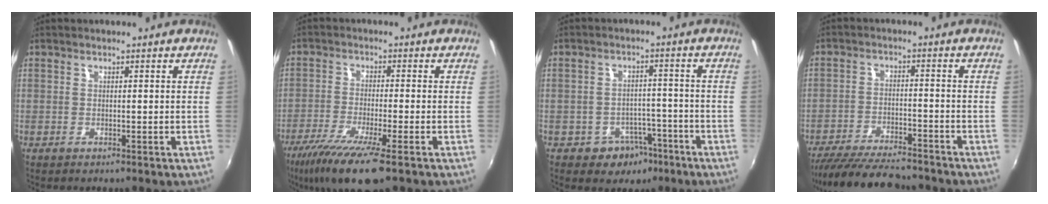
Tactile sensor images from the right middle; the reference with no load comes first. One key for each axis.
{"total": 11.7, "fx": -7.6, "fy": 1.0, "fz": 8.8, "tx": -0.189, "ty": -0.048, "tz": -0.137}
{"total": 6.1, "fx": -3.7, "fy": 4.5, "fz": 1.7, "tx": -0.041, "ty": 0.017, "tz": -0.038}
{"total": 15.7, "fx": -13.9, "fy": 2.9, "fz": 6.8, "tx": -0.147, "ty": -0.022, "tz": -0.223}